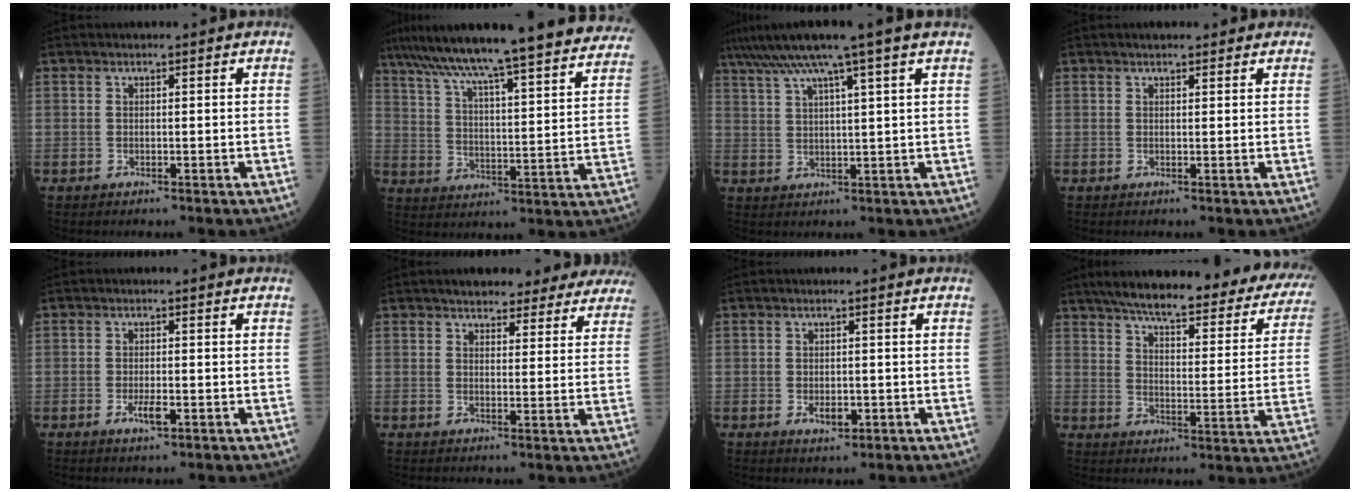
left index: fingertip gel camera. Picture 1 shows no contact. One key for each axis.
{"total": 32.8, "fx": 28.7, "fy": 2.4, "fz": 15.7, "tx": -0.253, "ty": -0.044, "tz": 0.374}
{"total": 11.2, "fx": 8.3, "fy": -1.8, "fz": 7.3, "tx": -0.127, "ty": 0.026, "tz": 0.123}
{"total": 4.2, "fx": 3.3, "fy": 1.2, "fz": 2.2, "tx": -0.024, "ty": 0.027, "tz": 0.044}
{"total": 2.3, "fx": -0.9, "fy": 0.6, "fz": 2.1, "tx": -0.042, "ty": -0.003, "tz": -0.014}
{"total": 13.8, "fx": 12.3, "fy": 4.1, "fz": 4.7, "tx": -0.025, "ty": 0.015, "tz": 0.135}
{"total": 2.4, "fx": -0.7, "fy": 1.3, "fz": 1.9, "tx": -0.033, "ty": -0.001, "tz": -0.005}
{"total": 30.7, "fx": 26.0, "fy": 6.4, "fz": 15.0, "tx": -0.221, "ty": -0.040, "tz": 0.313}